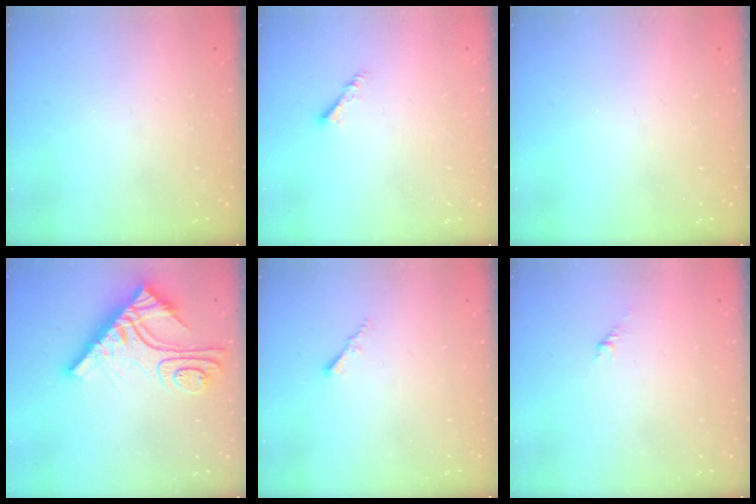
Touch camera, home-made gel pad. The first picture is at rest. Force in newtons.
{"total": 3.0, "press": 2.9, "slide": 0.6}
{"total": 0.0}
{"total": 15.2, "press": 15.1, "slide": 1.4}
{"total": 1.5, "press": 1.5, "slide": 0.4}
{"total": 1.5, "press": 1.4, "slide": 0.5}